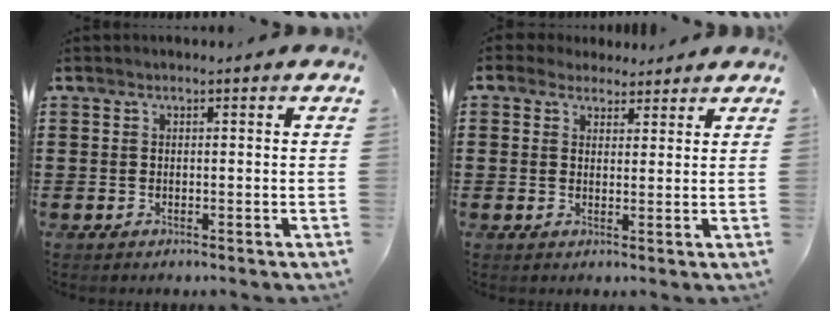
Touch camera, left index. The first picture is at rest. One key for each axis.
{"total": 2.6, "fx": 2.1, "fy": 1.5, "fz": 0.1, "tx": -0.010, "ty": 0.007, "tz": 0.041}